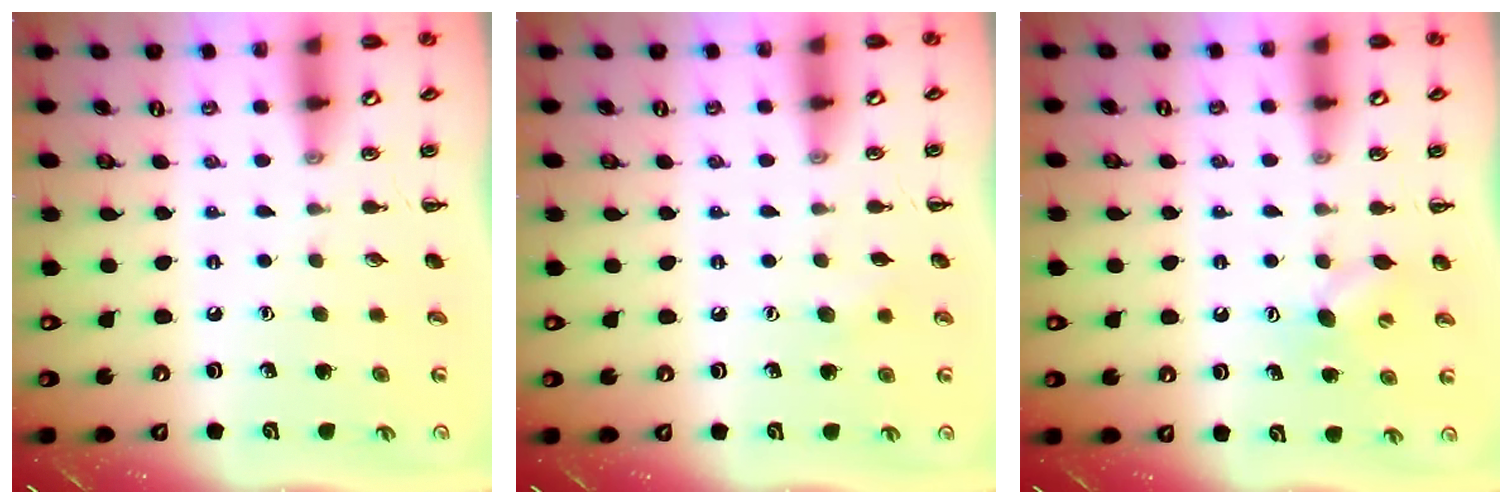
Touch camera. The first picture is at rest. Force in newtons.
{"total": 5.0, "press": 4.8, "slide": 1.3}
{"total": 5.9, "press": 5.7, "slide": 1.5}